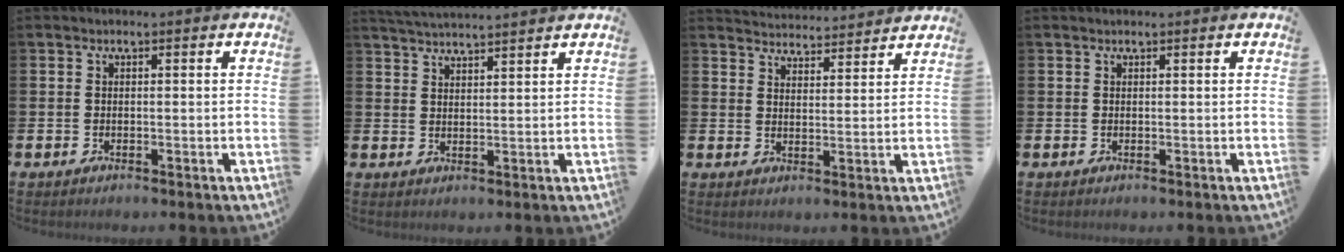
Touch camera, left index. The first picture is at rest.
{"total": 3.6, "force": [3.6, -0.3, 0.1], "torque": [-0.010, -0.017, 0.065]}
{"total": 4.2, "force": [4.2, 0.3, -0.4], "torque": [-0.003, -0.032, 0.075]}
{"total": 0.0}